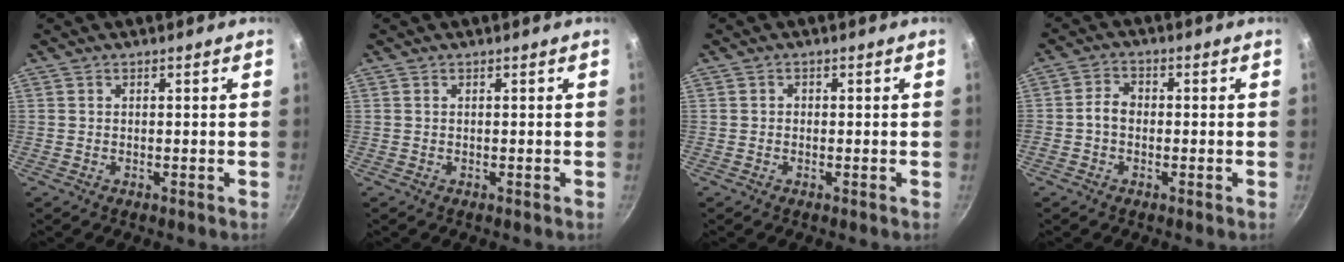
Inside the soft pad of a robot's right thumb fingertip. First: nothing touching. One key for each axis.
{"total": 0.0}
{"total": 0.6, "fx": -0.2, "fy": 0.6, "fz": 0.2, "tx": -0.001, "ty": 0.003, "tz": -0.004}
{"total": 3.5, "fx": -0.6, "fy": 2.7, "fz": 2.2, "tx": -0.030, "ty": 0.017, "tz": -0.019}